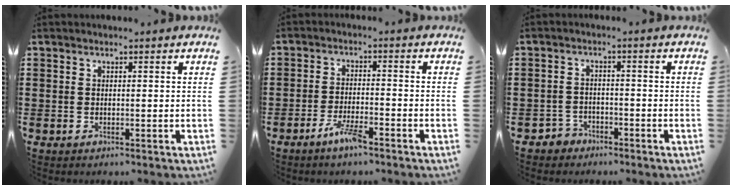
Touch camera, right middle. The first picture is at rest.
{"total": 4.3, "force": [-3.3, 0.7, 2.6], "torque": [-0.065, -0.004, -0.066]}
{"total": 2.5, "force": [-2.2, 1.1, -0.1], "torque": [-0.007, 0.003, -0.050]}